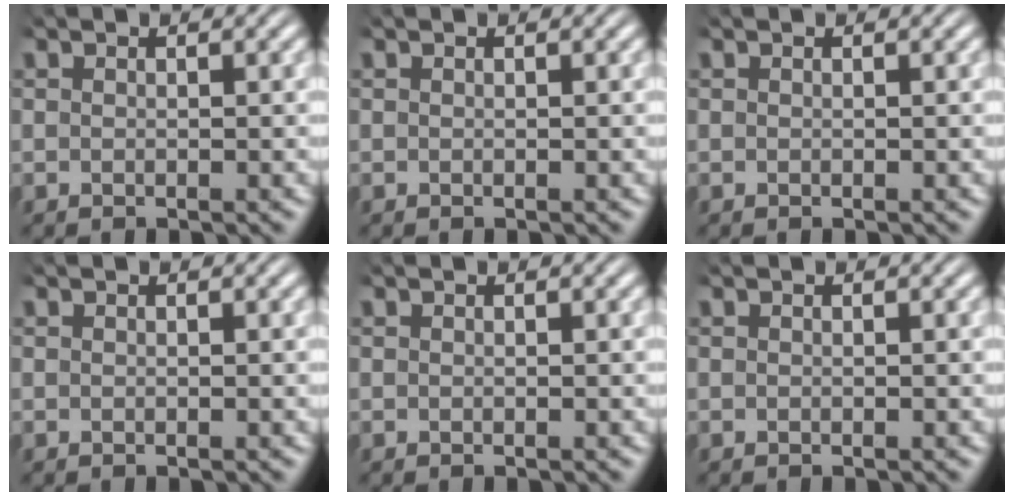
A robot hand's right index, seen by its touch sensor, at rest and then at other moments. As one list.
[{"total": 0.0}, {"total": 0.0}, {"total": 0.0}, {"total": 0.0}, {"total": 0.0}]